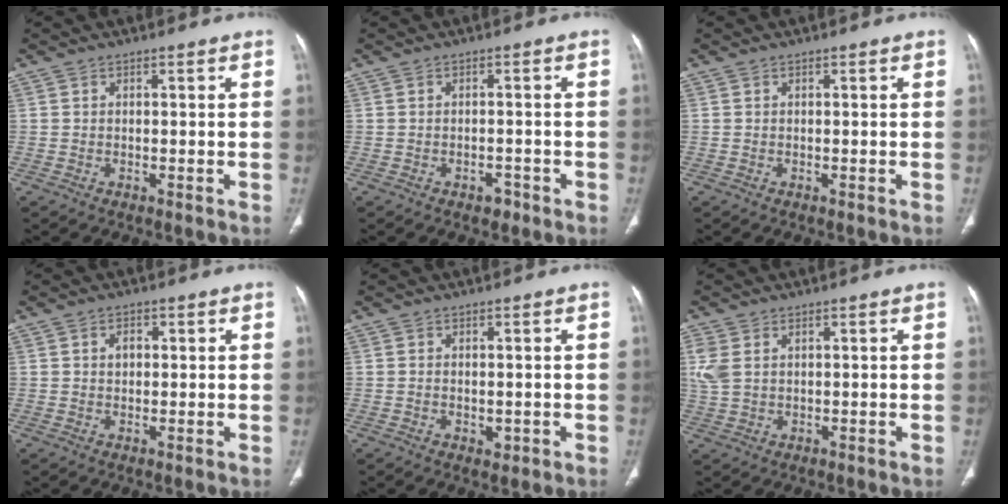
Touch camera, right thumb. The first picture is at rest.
{"total": 2.1, "force": [-1.3, 1.3, 1.0], "torque": [-0.008, 0.007, -0.015]}
{"total": 0.0}
{"total": 2.4, "force": [0.7, 1.8, 1.5], "torque": [-0.016, 0.001, 0.010]}
{"total": 1.6, "force": [-0.2, 1.1, 1.1], "torque": [-0.016, -0.004, 0.000]}
{"total": 4.3, "force": [1.4, 2.8, 2.9], "torque": [-0.077, 0.005, 0.034]}